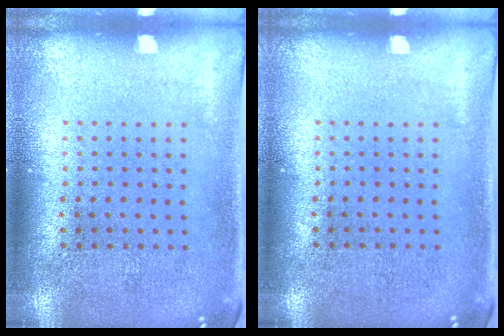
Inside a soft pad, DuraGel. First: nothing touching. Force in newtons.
{"total": 0.0}